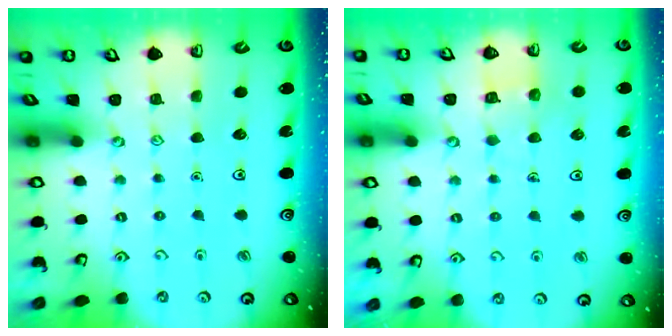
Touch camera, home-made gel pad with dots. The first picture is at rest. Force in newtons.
{"total": 5.4, "press": 5.4, "slide": 0.3}